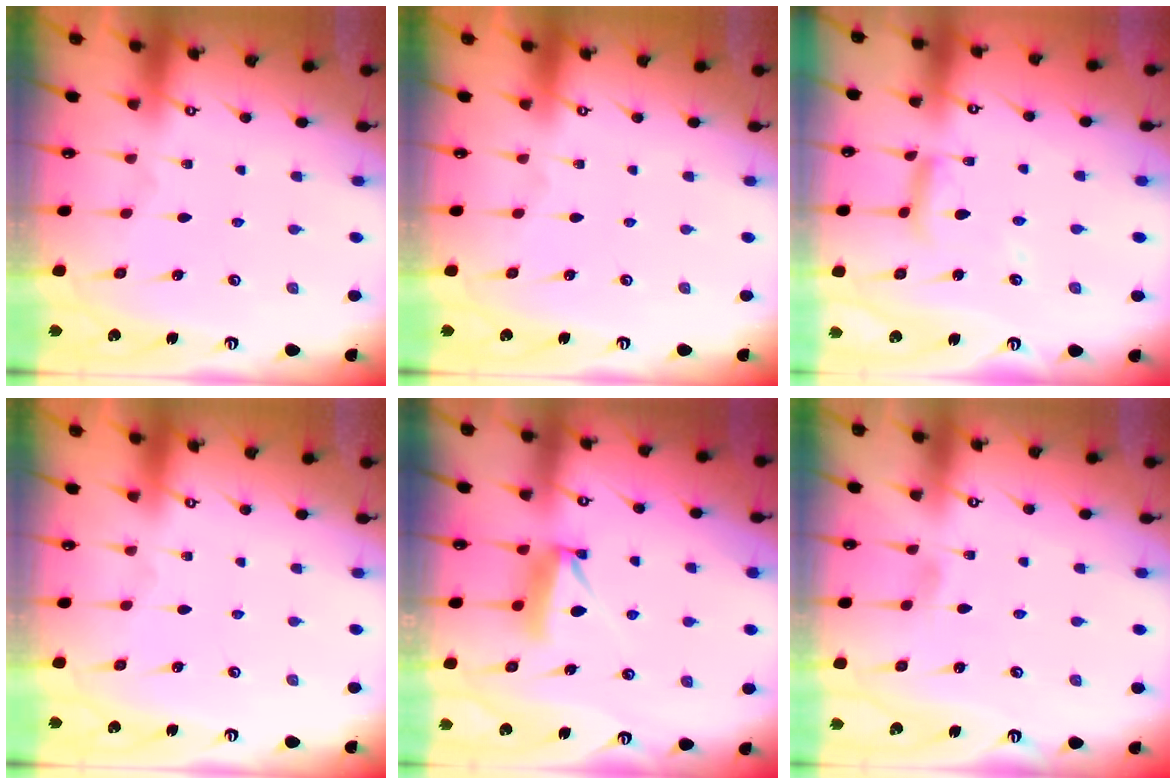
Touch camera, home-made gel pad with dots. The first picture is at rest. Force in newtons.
{"total": 0.0}
{"total": 10.3, "press": 10.3, "slide": 1.0}
{"total": 0.0}
{"total": 7.9, "press": 7.8, "slide": 0.6}
{"total": 3.9, "press": 3.9, "slide": 0.5}